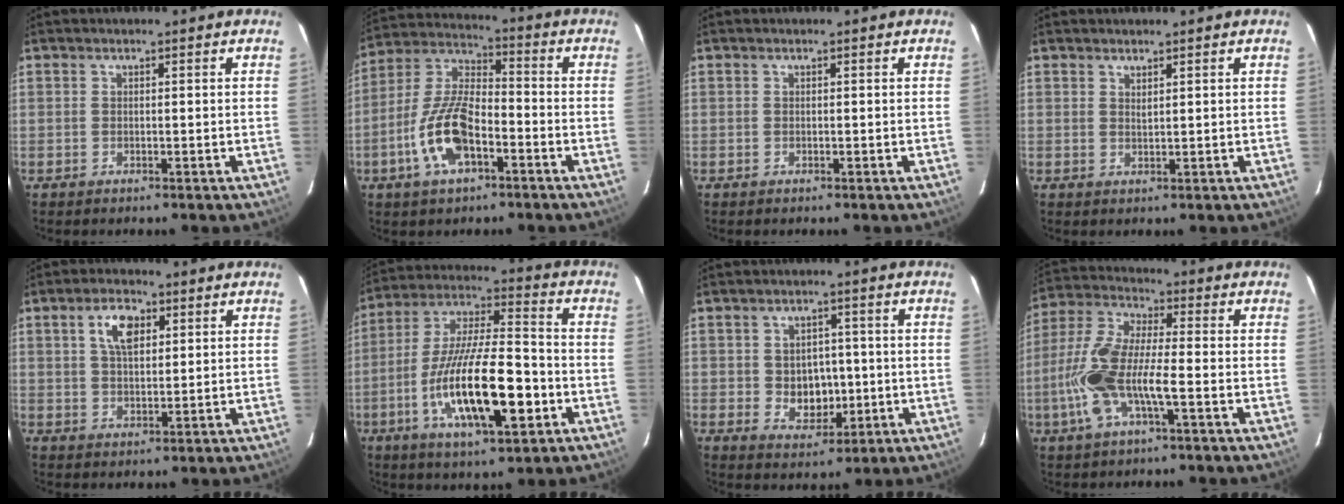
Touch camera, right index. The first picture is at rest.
{"total": 13.3, "force": [-5.4, 5.7, 10.7], "torque": [-0.229, 0.003, -0.103]}
{"total": 0.0}
{"total": 1.1, "force": [1.0, 0.2, 0.6], "torque": [-0.010, 0.000, 0.018]}
{"total": 6.1, "force": [2.5, 3.1, 4.7], "torque": [-0.083, 0.013, 0.046]}
{"total": 20.0, "force": [-6.4, 5.6, 18.1], "torque": [-0.343, -0.010, -0.109]}
{"total": 6.7, "force": [-0.6, 5.5, 3.8], "torque": [-0.071, 0.003, 0.006]}
{"total": 13.6, "force": [-3.8, 3.8, 12.4], "torque": [-0.272, 0.000, -0.078]}